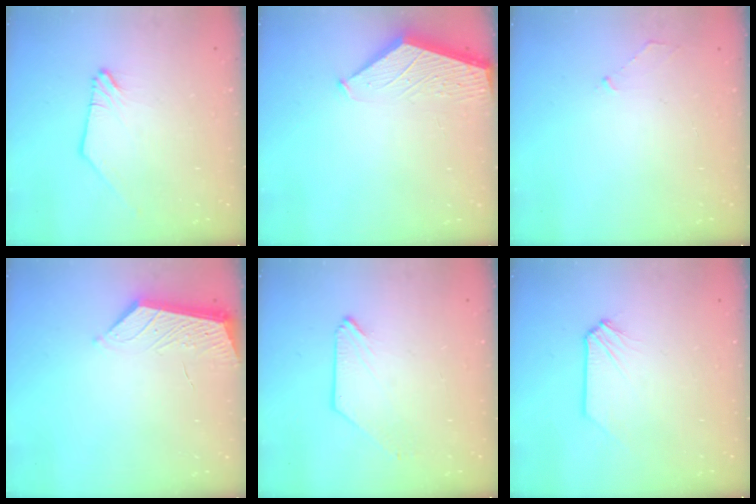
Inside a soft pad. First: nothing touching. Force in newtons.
{"total": 1.6, "press": 1.6, "slide": 0.2}
{"total": 2.2, "press": 2.1, "slide": 0.4}
{"total": 3.8, "press": 3.8, "slide": 0.5}
{"total": 0.0}
{"total": 0.0}